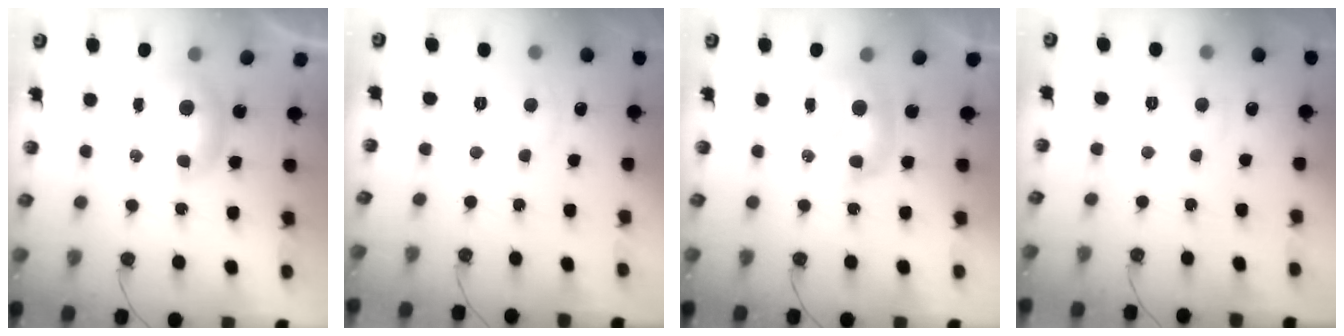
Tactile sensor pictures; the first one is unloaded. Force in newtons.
{"total": 1.8, "press": 1.7, "slide": 0.6}
{"total": 2.3, "press": 2.3, "slide": 0.3}
{"total": 0.7, "press": 0.3, "slide": 0.7}